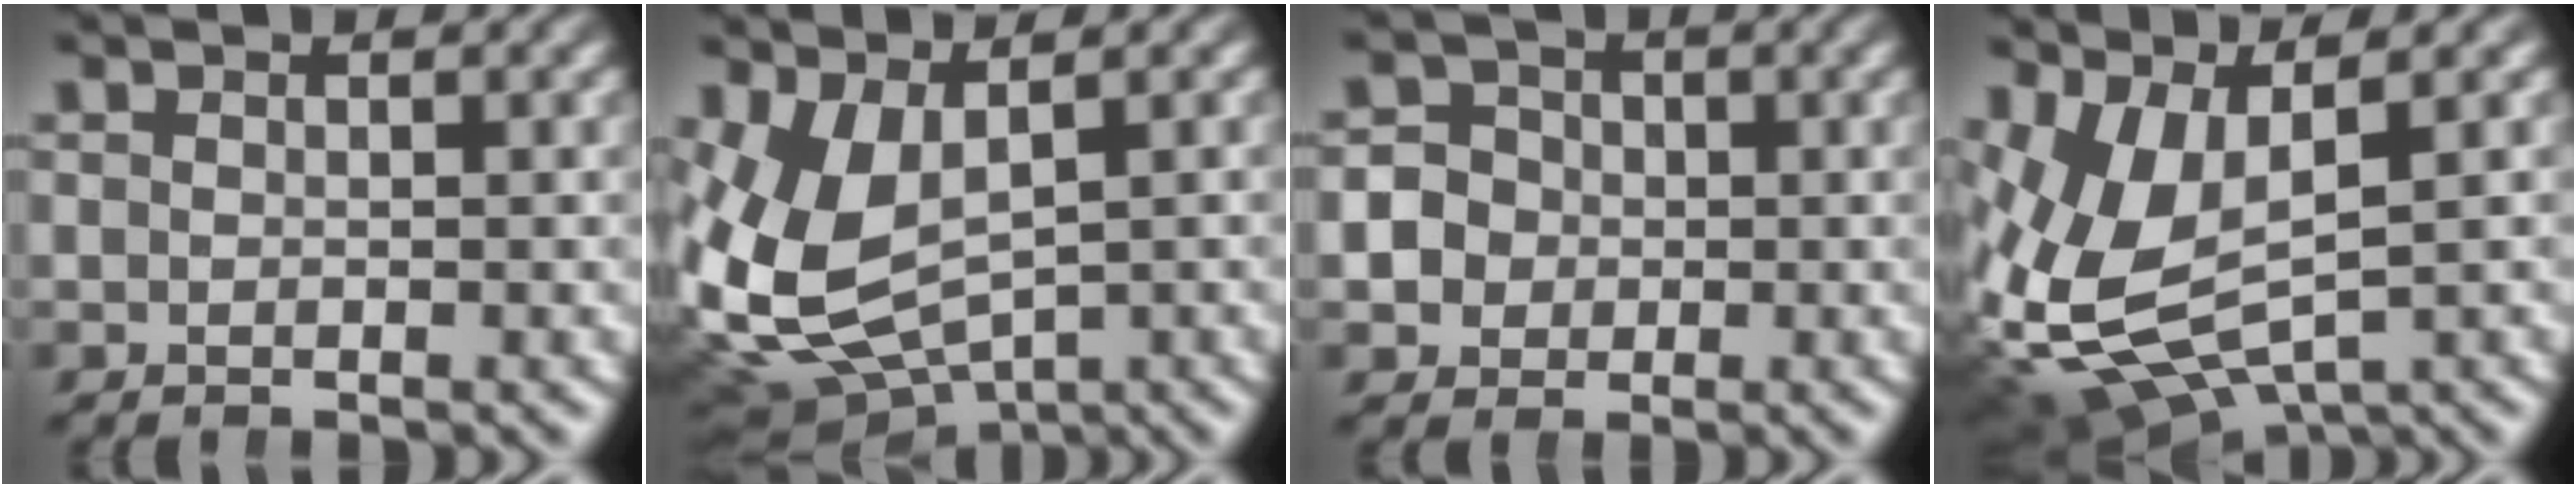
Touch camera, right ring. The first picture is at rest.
{"total": 11.3, "force": [-0.6, 9.3, 6.3], "torque": [-0.187, -0.051, 0.010]}
{"total": 7.1, "force": [-0.6, 6.7, 2.2], "torque": [-0.071, -0.024, -0.011]}
{"total": 10.5, "force": [-0.3, 8.3, 6.5], "torque": [-0.200, -0.053, 0.017]}